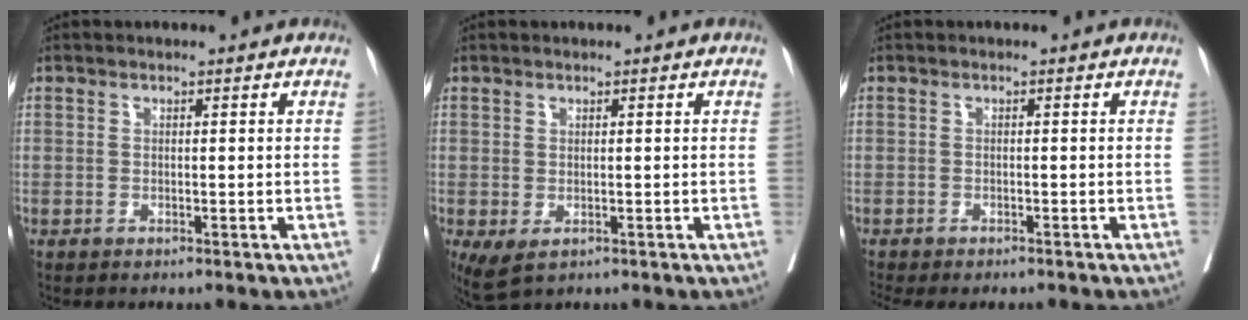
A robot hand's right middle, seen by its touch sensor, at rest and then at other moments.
{"total": 3.2, "force": [-1.0, 1.7, 2.5], "torque": [-0.048, -0.014, -0.005]}
{"total": 5.1, "force": [-4.5, 1.2, 2.1], "torque": [-0.025, -0.001, -0.063]}